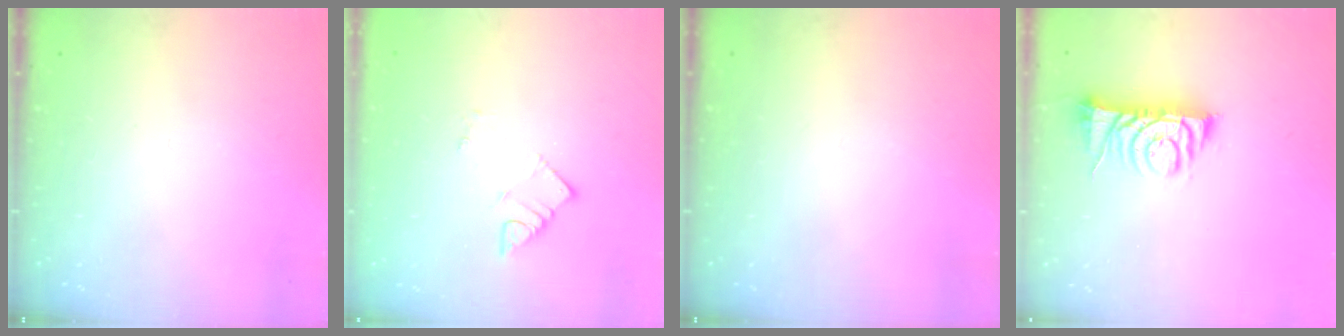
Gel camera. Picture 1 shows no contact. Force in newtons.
{"total": 3.2, "press": 3.2, "slide": 0.1}
{"total": 0.0}
{"total": 8.2, "press": 8.2, "slide": 0.2}